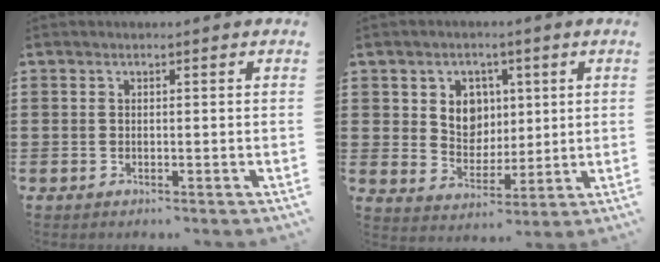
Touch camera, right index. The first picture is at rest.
{"total": 5.9, "force": [2.0, 5.2, 2.0], "torque": [-0.048, 0.008, 0.031]}